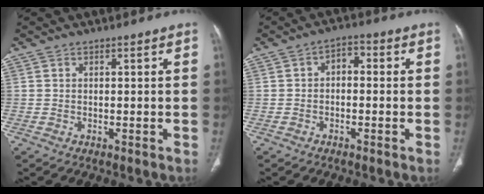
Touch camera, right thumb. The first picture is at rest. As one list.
[{"total": 3.3, "force": [-0.4, 2.2, 2.4], "torque": [-0.021, 0.018, -0.020]}]